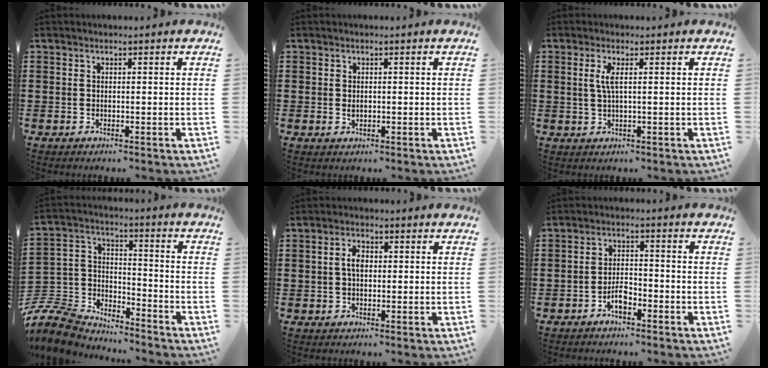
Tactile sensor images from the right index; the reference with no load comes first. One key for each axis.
{"total": 0.9, "fx": 0.1, "fy": 0.6, "fz": 0.7, "tx": -0.016, "ty": 0.004, "tz": 0.000}
{"total": 2.5, "fx": 0.5, "fy": 0.2, "fz": 2.5, "tx": -0.058, "ty": -0.005, "tz": 0.004}
{"total": 8.4, "fx": -7.9, "fy": 2.7, "fz": 1.6, "tx": -0.071, "ty": 0.004, "tz": -0.167}
{"total": 2.8, "fx": 0.1, "fy": 1.5, "fz": 2.4, "tx": -0.047, "ty": 0.006, "tz": 0.001}
{"total": 3.6, "fx": -2.2, "fy": 1.5, "fz": 2.4, "tx": -0.051, "ty": 0.005, "tz": -0.043}